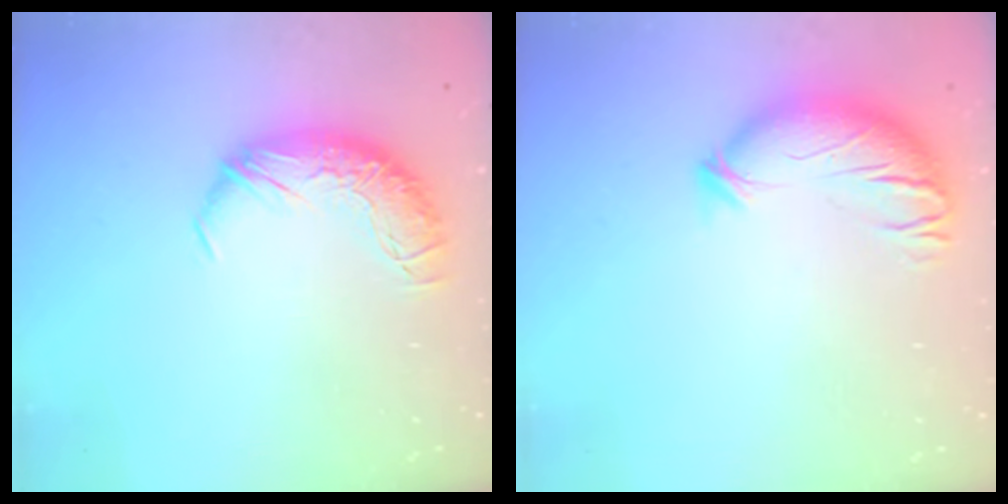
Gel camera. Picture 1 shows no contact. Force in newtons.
{"total": 3.8, "press": 3.0, "slide": 2.3}